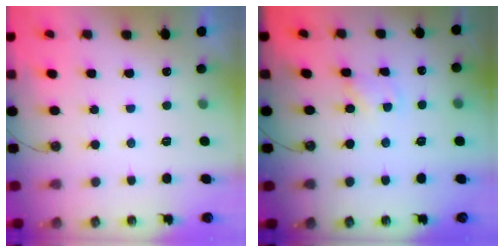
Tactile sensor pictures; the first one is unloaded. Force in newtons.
{"total": 1.1, "press": 1.0, "slide": 0.1}